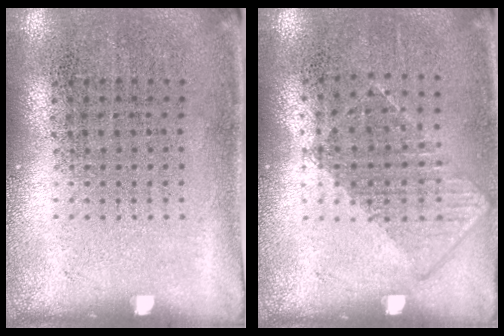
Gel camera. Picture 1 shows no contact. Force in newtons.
{"total": 0.8, "press": 0.7, "slide": 0.4}